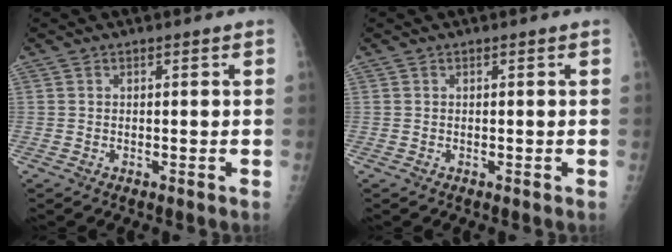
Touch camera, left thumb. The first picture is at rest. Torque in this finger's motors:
{"motor_torque": [0.00, 0.00, 0.00, 0.00, 0.00]}